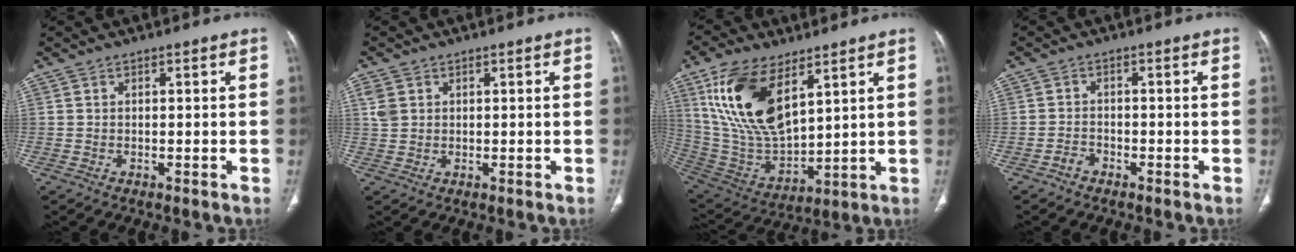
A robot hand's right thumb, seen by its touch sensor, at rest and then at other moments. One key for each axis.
{"total": 2.9, "fx": 1.0, "fy": 2.3, "fz": 1.4, "tx": -0.025, "ty": 0.002, "tz": 0.028}
{"total": 19.3, "fx": 9.0, "fy": 9.4, "fz": 14.3, "tx": -0.262, "ty": -0.035, "tz": 0.187}
{"total": 1.8, "fx": -1.4, "fy": 1.0, "fz": 0.4, "tx": -0.008, "ty": 0.009, "tz": -0.027}